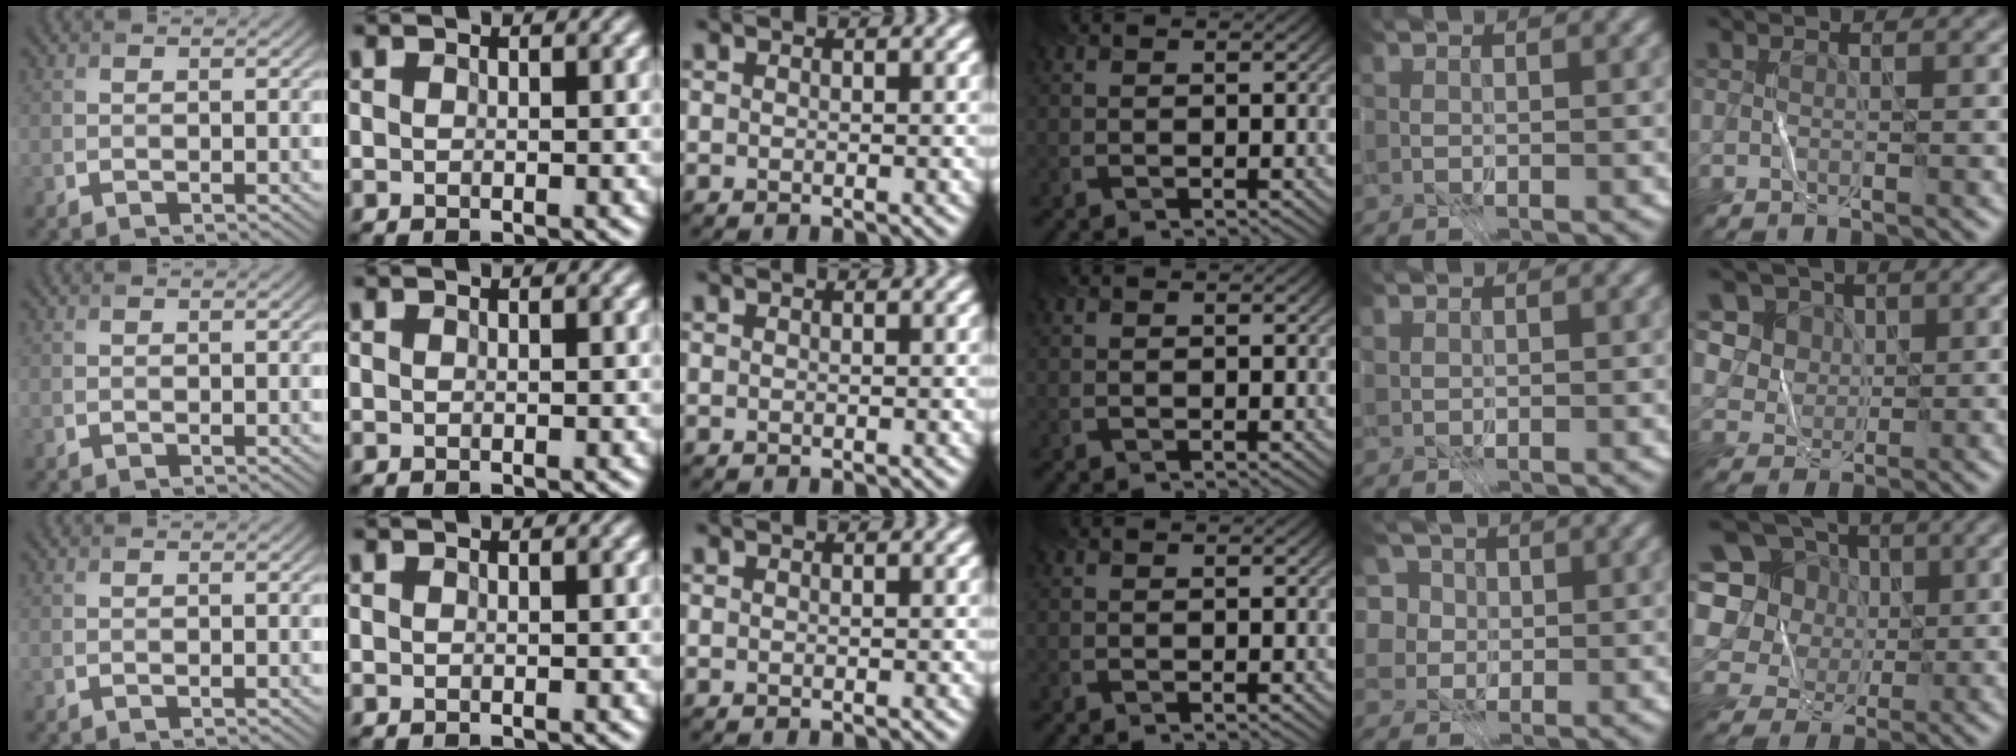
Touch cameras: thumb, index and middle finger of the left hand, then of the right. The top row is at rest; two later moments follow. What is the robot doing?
{"motion": "fold", "object": "file"}